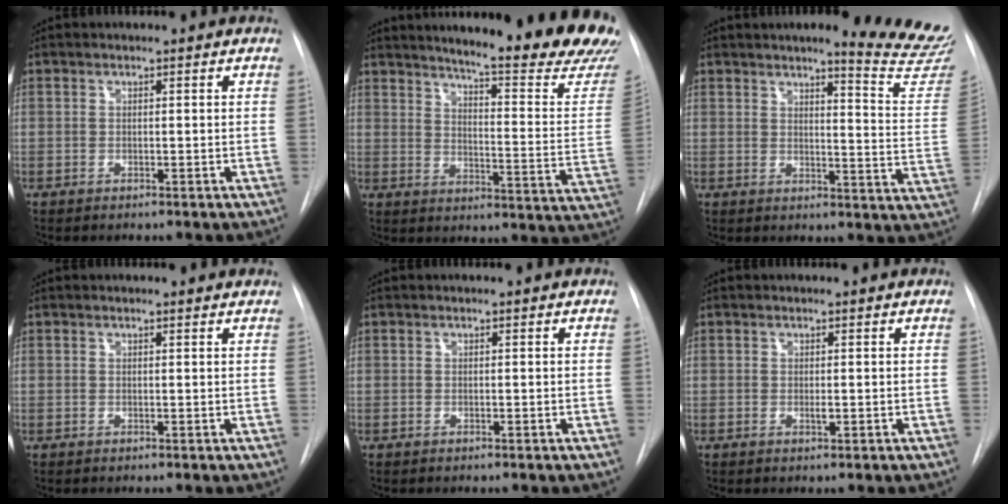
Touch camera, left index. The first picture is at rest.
{"total": 27.0, "force": [24.0, 1.5, 12.3], "torque": [-0.176, -0.126, 0.283]}
{"total": 15.2, "force": [14.3, -0.3, 5.2], "torque": [-0.054, -0.109, 0.145]}
{"total": 1.9, "force": [1.9, 0.1, 0.2], "torque": [-0.012, 0.000, 0.016]}
{"total": 0.5, "force": [0.5, 0.1, 0.0], "torque": [-0.001, 0.004, 0.004]}
{"total": 0.7, "force": [0.2, 0.2, 0.6], "torque": [-0.015, -0.002, 0.003]}